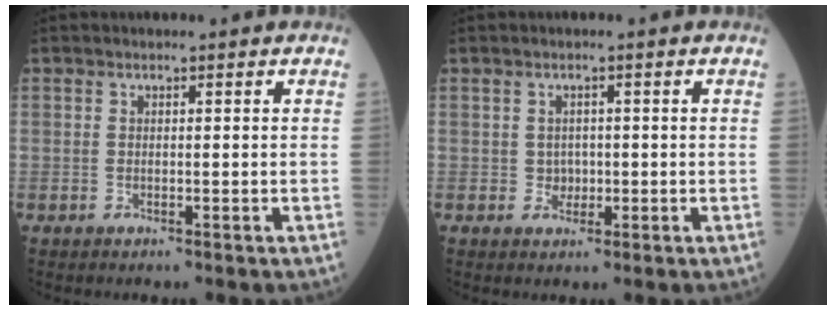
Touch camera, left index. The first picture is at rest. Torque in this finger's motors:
{"motor_torque": [0.14, -0.07, 0.02, 0.00]}